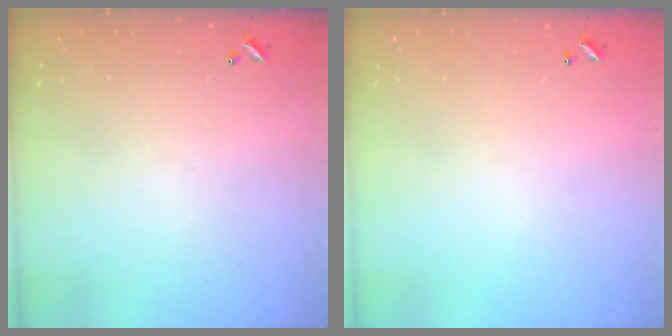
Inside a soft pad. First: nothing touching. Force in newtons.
{"total": 0.0}